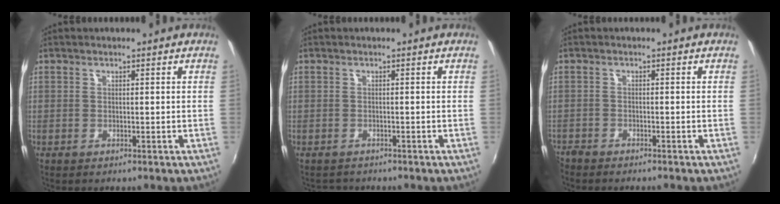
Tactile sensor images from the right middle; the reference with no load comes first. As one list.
[{"total": 2.1, "force": [-1.9, 0.8, 0.2], "torque": [-0.006, -0.008, -0.029]}, {"total": 2.8, "force": [-2.7, 0.6, 0.5], "torque": [-0.024, -0.014, -0.056]}]